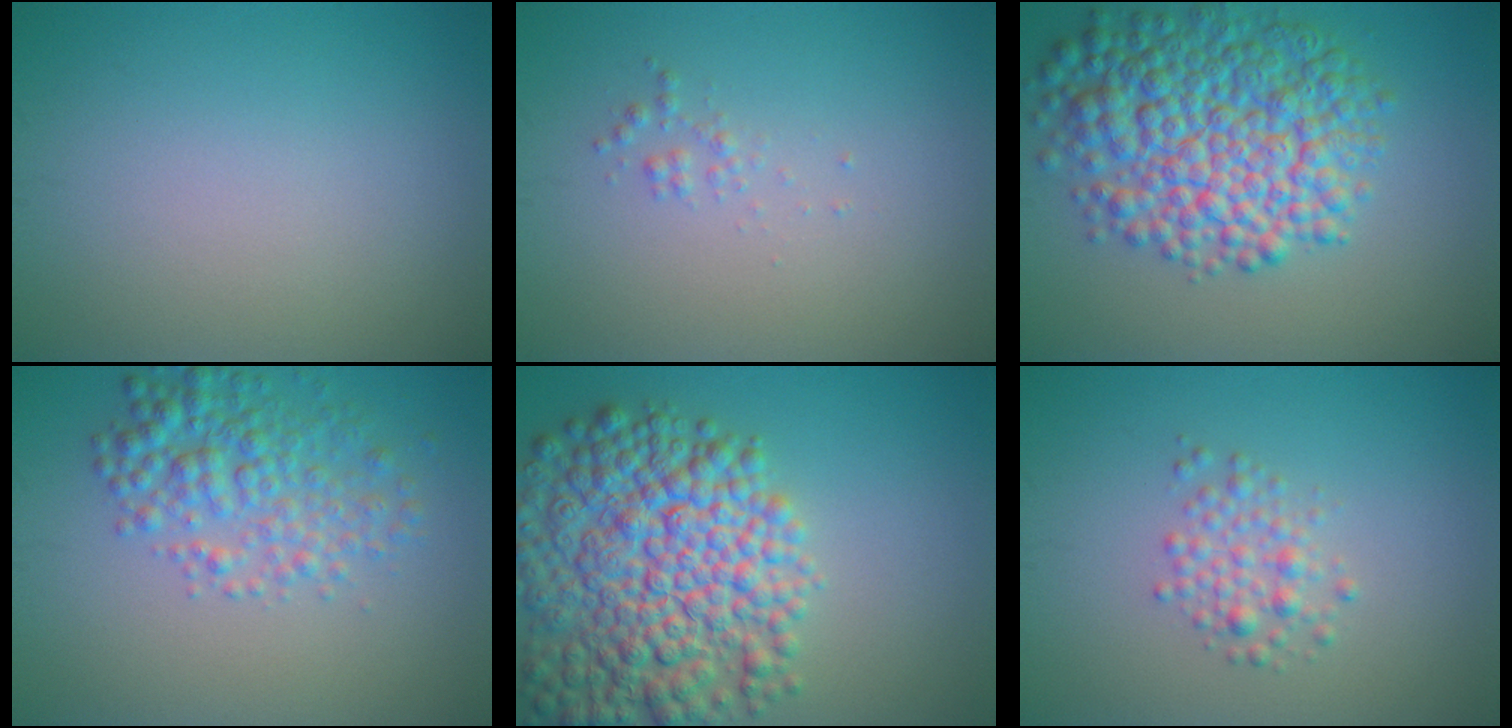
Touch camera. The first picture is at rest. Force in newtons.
{"total": 0.7, "press": 0.7, "slide": 0.0}
{"total": 9.7, "press": 9.7, "slide": 0.2}
{"total": 4.3, "press": 4.3, "slide": 0.2}
{"total": 11.2, "press": 11.2, "slide": 0.4}
{"total": 2.2, "press": 2.2, "slide": 0.1}